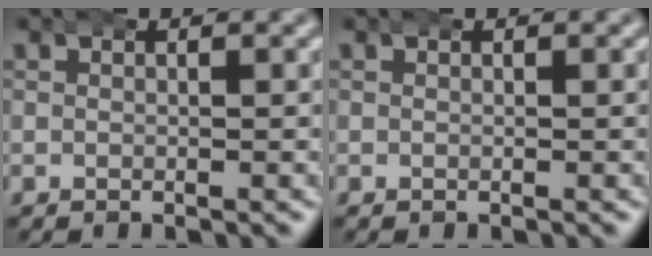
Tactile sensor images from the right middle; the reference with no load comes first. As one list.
[{"total": 0.0}]